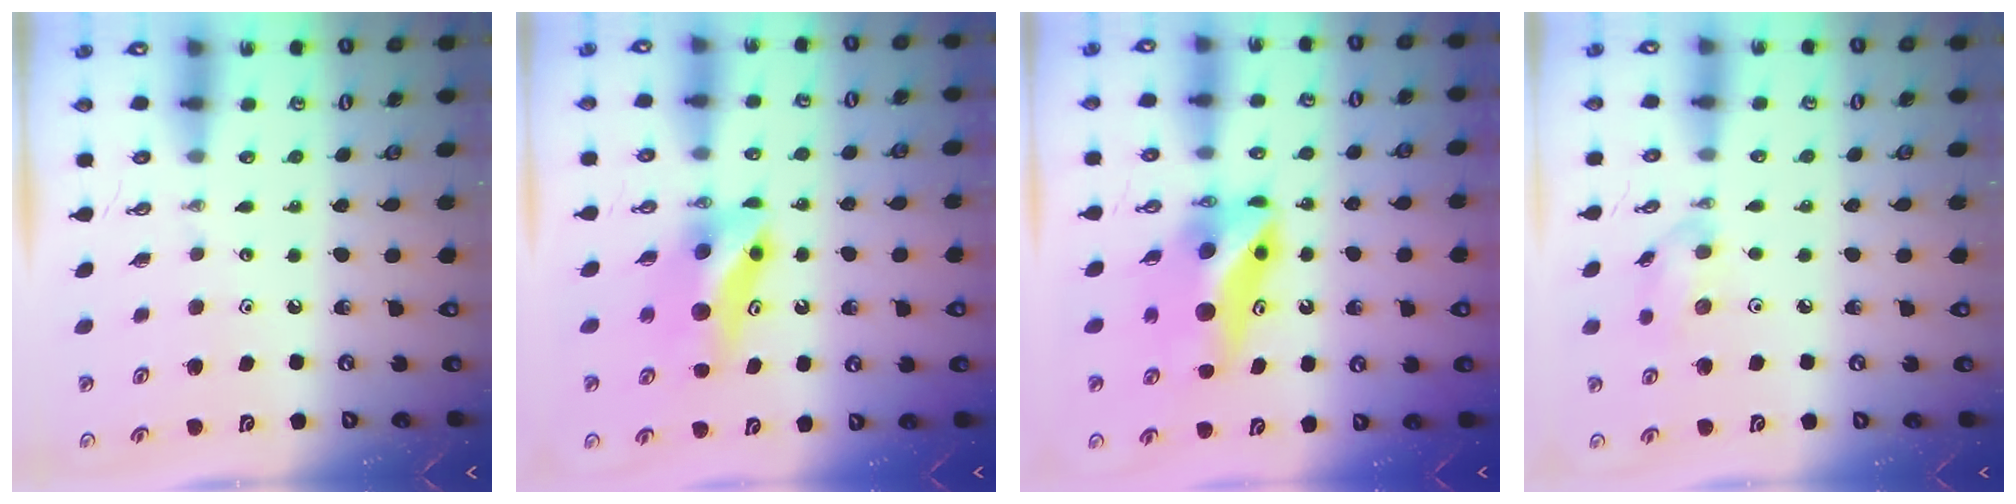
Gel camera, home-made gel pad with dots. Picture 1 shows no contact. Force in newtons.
{"total": 7.1, "press": 7.0, "slide": 1.5}
{"total": 9.7, "press": 8.5, "slide": 4.5}
{"total": 7.2, "press": 7.1, "slide": 0.6}